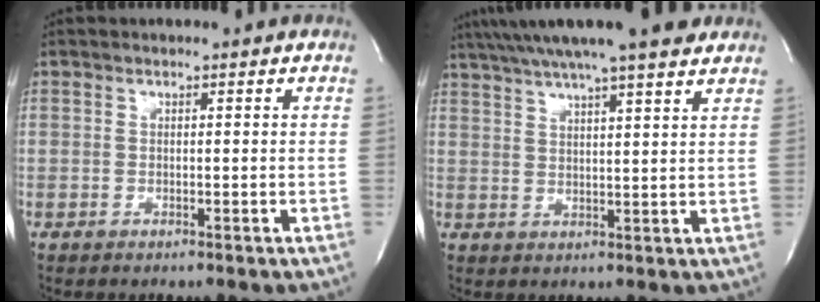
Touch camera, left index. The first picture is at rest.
{"total": 16.2, "force": [13.2, 1.2, 9.3], "torque": [-0.163, 0.029, 0.191]}